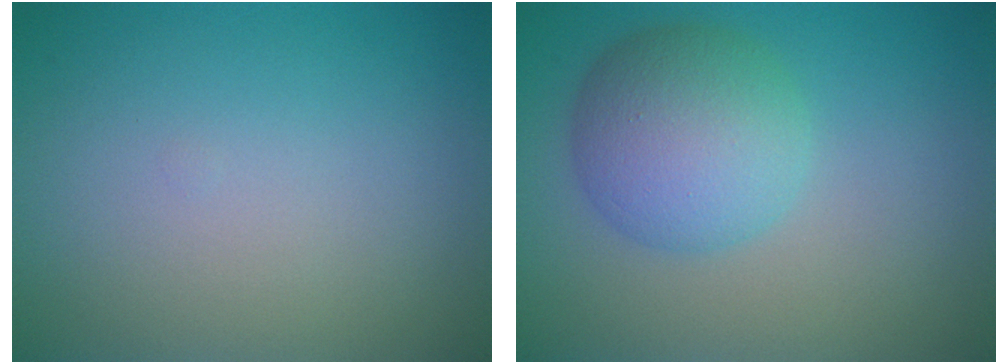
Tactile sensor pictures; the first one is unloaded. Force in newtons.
{"total": 5.8, "press": 5.8, "slide": 0.2}